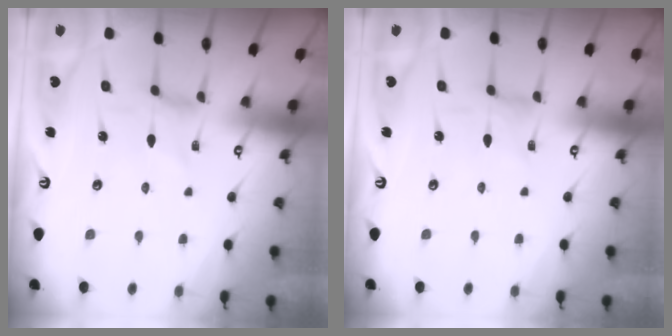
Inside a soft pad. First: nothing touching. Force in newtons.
{"total": 0.0}